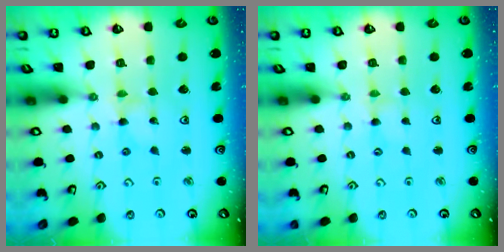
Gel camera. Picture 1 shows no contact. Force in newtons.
{"total": 1.1, "press": 1.1, "slide": 0.2}